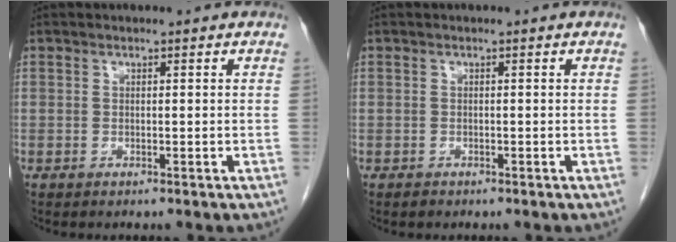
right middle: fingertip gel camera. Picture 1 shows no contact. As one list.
[{"total": 0.6, "force": [-0.4, 0.4, 0.1], "torque": [-0.005, 0.000, -0.007]}]